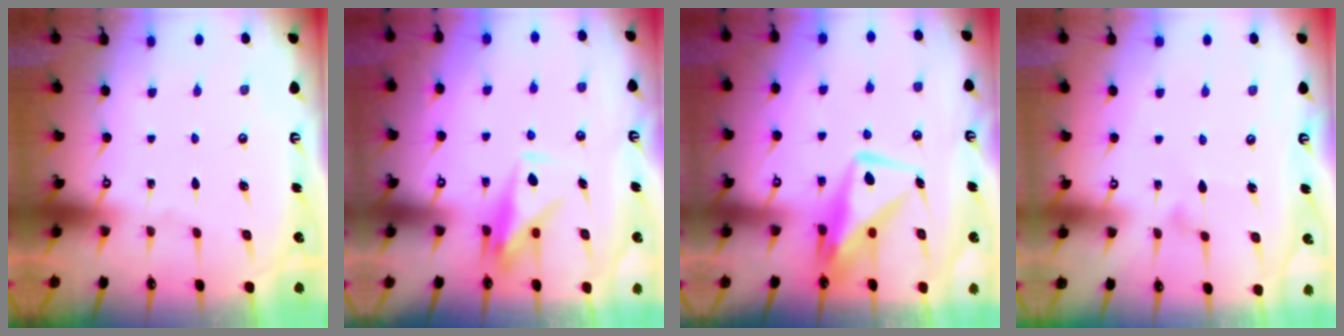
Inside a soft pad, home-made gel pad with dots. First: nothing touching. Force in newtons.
{"total": 7.7, "press": 7.7, "slide": 0.2}
{"total": 10.9, "press": 10.9, "slide": 1.0}
{"total": 7.7, "press": 7.7, "slide": 0.3}